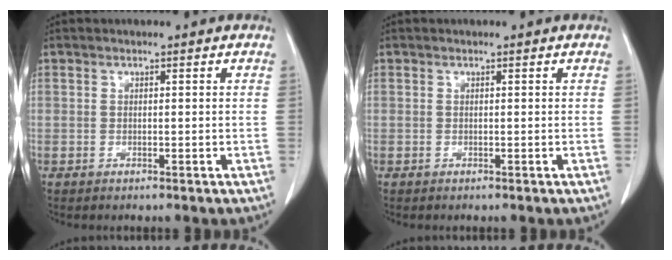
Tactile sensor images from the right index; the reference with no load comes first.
{"total": 0.0}